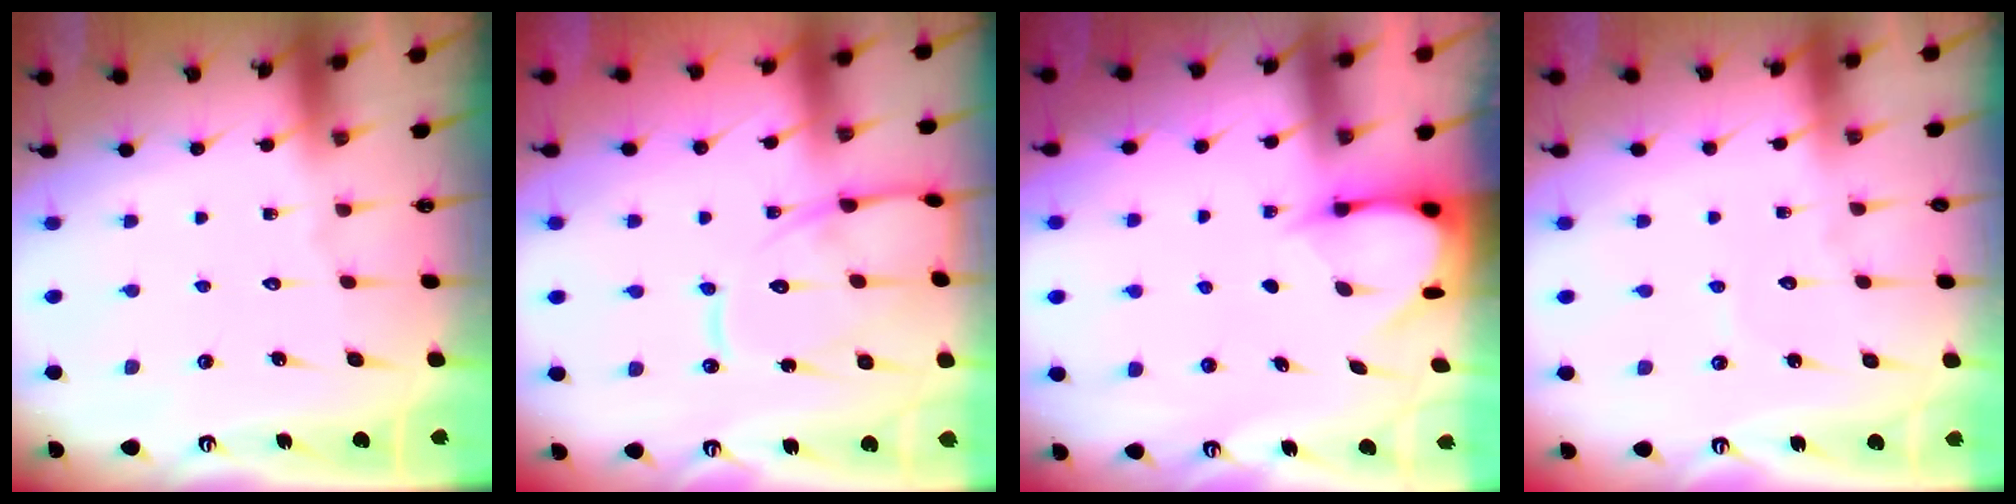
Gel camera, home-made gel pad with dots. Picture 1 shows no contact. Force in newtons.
{"total": 12.4, "press": 12.4, "slide": 0.7}
{"total": 3.7, "press": 3.7, "slide": 0.3}
{"total": 3.0, "press": 3.0, "slide": 0.3}